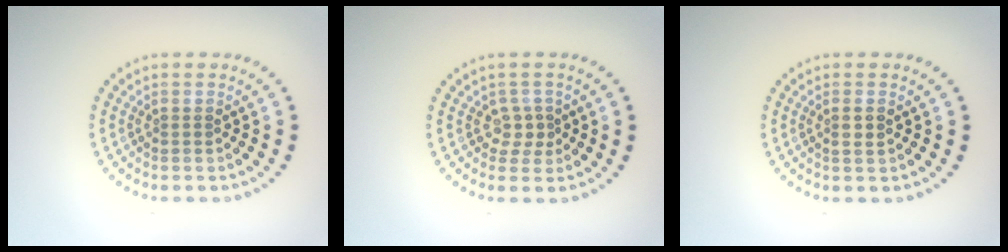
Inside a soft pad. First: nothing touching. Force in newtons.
{"total": 1.6, "press": 1.3, "slide": 1.0}
{"total": 1.0, "press": 0.9, "slide": 0.5}